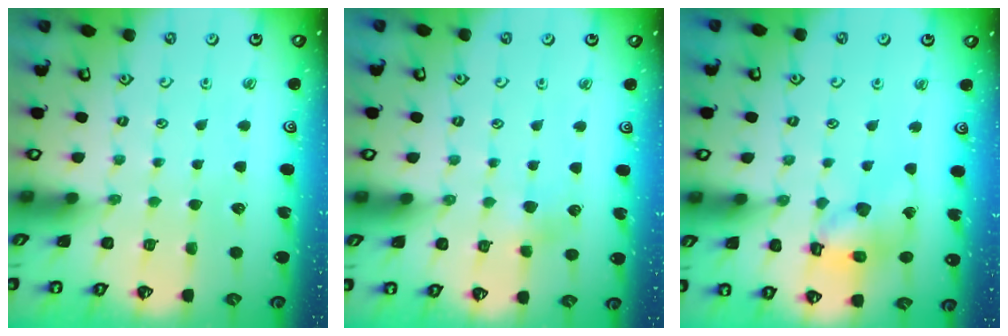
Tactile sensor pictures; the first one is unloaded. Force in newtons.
{"total": 3.1, "press": 3.1, "slide": 0.5}
{"total": 13.3, "press": 13.2, "slide": 1.7}